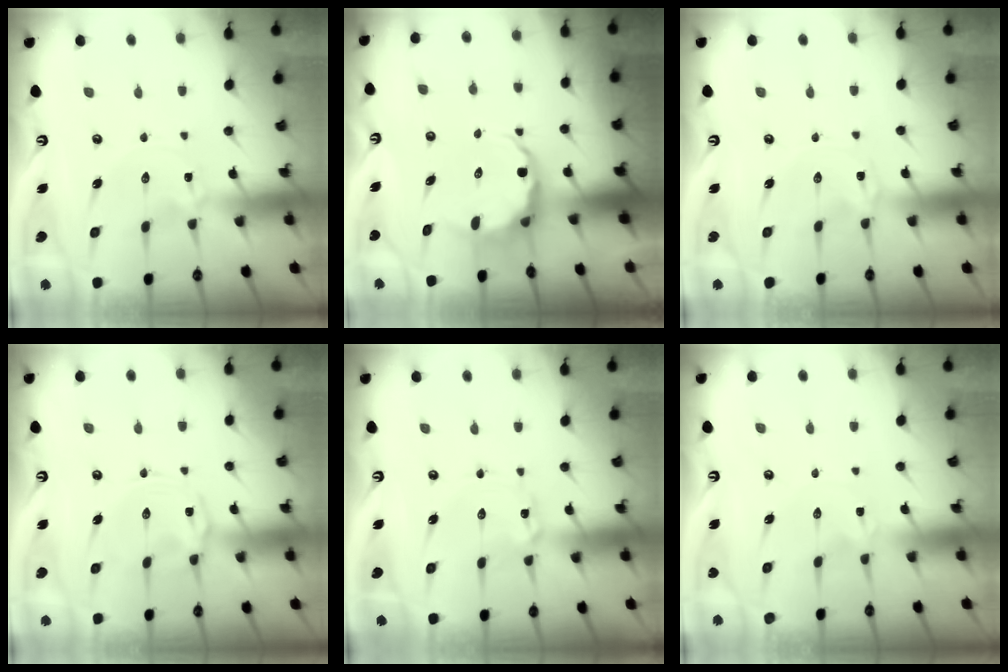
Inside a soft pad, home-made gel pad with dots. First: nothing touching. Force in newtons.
{"total": 6.8, "press": 6.6, "slide": 1.9}
{"total": 0.0}
{"total": 2.5, "press": 2.4, "slide": 0.5}
{"total": 2.0, "press": 2.0, "slide": 0.1}
{"total": 0.0}